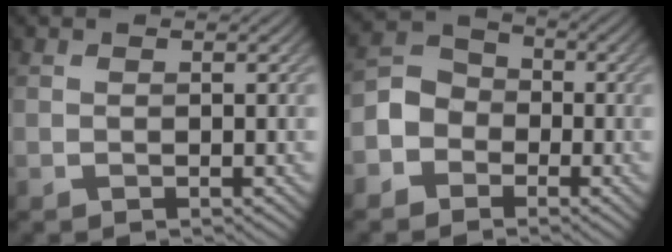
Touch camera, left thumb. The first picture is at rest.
{"total": 4.7, "force": [-2.1, 3.9, 1.4], "torque": [-0.032, 0.009, -0.060]}